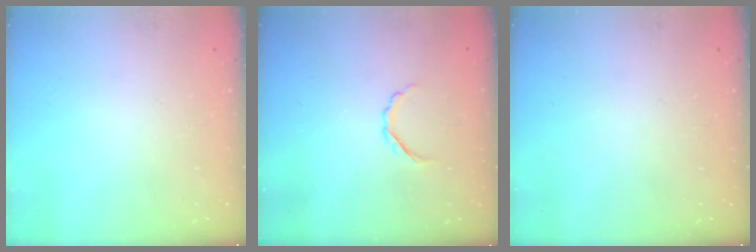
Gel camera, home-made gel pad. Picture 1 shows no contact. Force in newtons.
{"total": 2.9, "press": 2.8, "slide": 0.8}
{"total": 0.0}